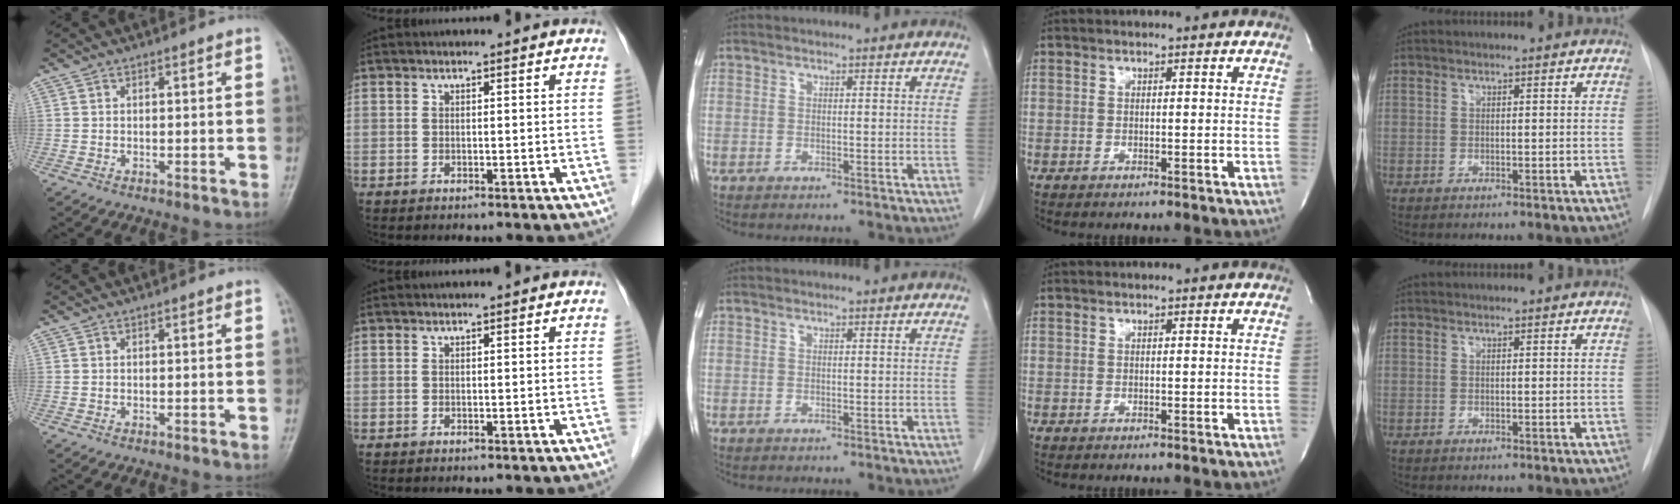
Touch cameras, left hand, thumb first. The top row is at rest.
{}